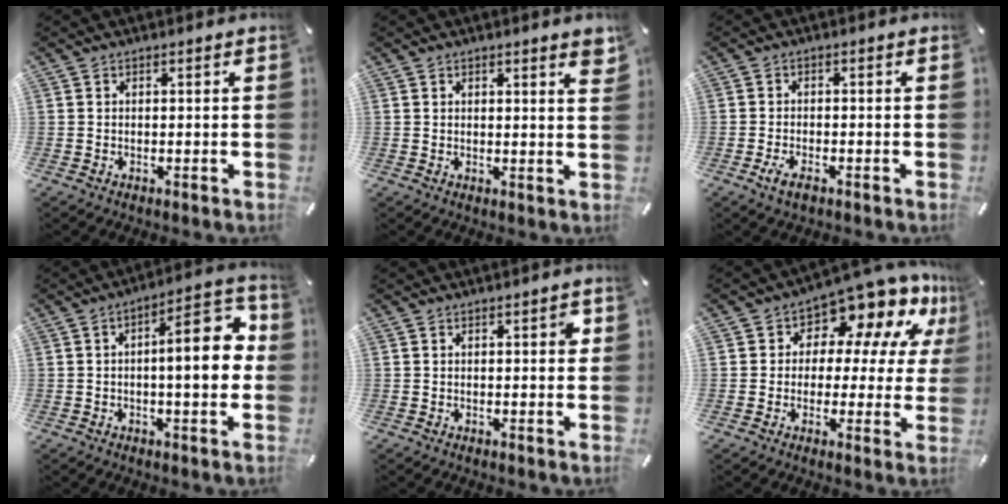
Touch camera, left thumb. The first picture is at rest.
{"total": 2.1, "force": [1.5, 0.6, 1.3], "torque": [-0.012, -0.004, 0.025]}
{"total": 3.1, "force": [-1.9, 1.4, 2.1], "torque": [-0.049, 0.003, -0.038]}
{"total": 12.8, "force": [0.6, 4.6, 12.0], "torque": [-0.153, -0.009, 0.002]}
{"total": 1.6, "force": [0.6, 0.6, 1.3], "torque": [-0.010, -0.001, 0.005]}
{"total": 10.5, "force": [8.0, 5.4, 4.0], "torque": [-0.074, -0.073, 0.141]}